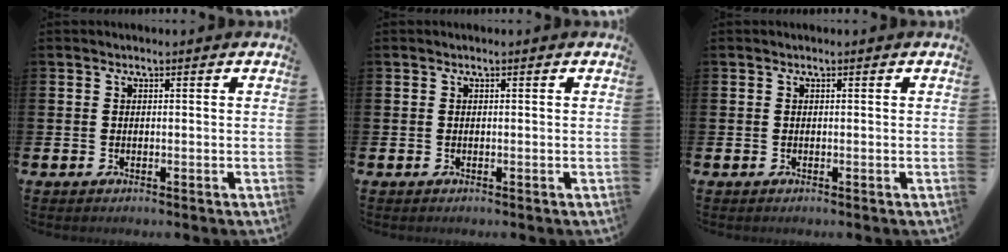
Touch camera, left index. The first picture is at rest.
{"total": 0.0}
{"total": 0.0}